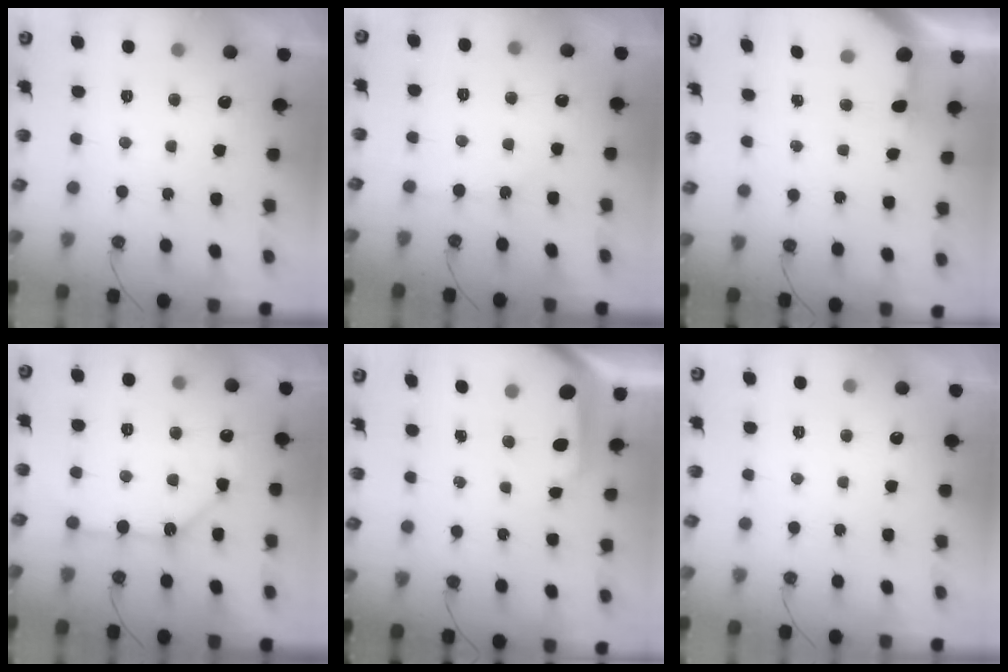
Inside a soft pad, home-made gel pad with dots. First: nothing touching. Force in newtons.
{"total": 2.8, "press": 2.8, "slide": 0.5}
{"total": 4.8, "press": 4.8, "slide": 0.3}
{"total": 12.4, "press": 12.3, "slide": 1.1}
{"total": 7.2, "press": 7.2, "slide": 0.7}
{"total": 0.0}